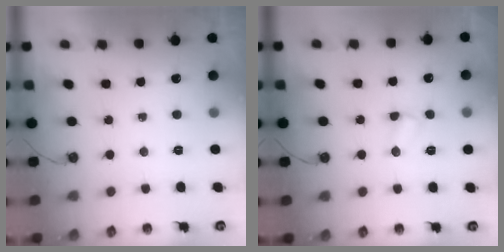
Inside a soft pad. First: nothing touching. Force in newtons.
{"total": 3.3, "press": 3.3, "slide": 0.2}